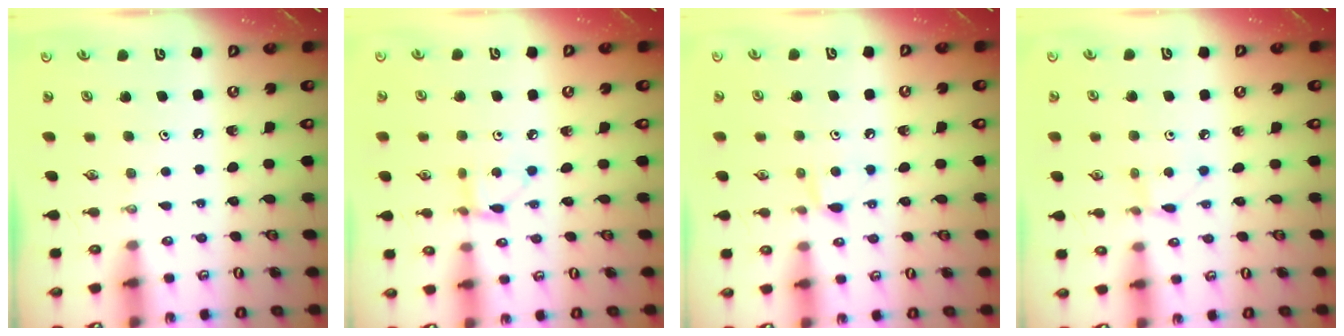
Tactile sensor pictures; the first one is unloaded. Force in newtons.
{"total": 3.7, "press": 3.7, "slide": 0.4}
{"total": 4.9, "press": 4.9, "slide": 0.6}
{"total": 2.9, "press": 2.9, "slide": 0.4}